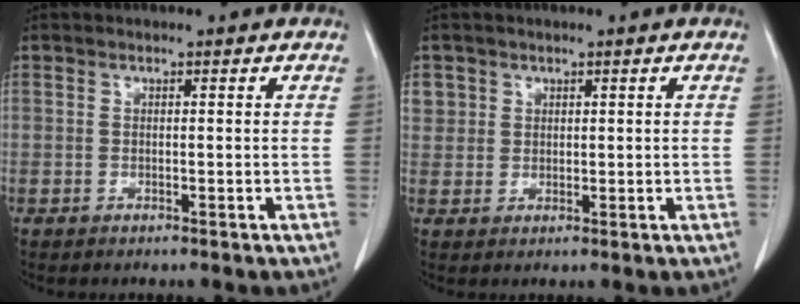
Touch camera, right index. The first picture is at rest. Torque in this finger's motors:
{"motor_torque": [-0.37, 0.16, 0.03, 0.00]}